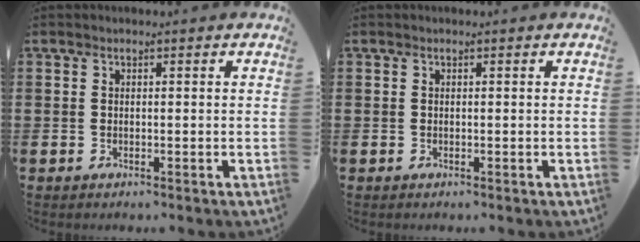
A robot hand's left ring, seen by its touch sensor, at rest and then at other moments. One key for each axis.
{"total": 0.0}